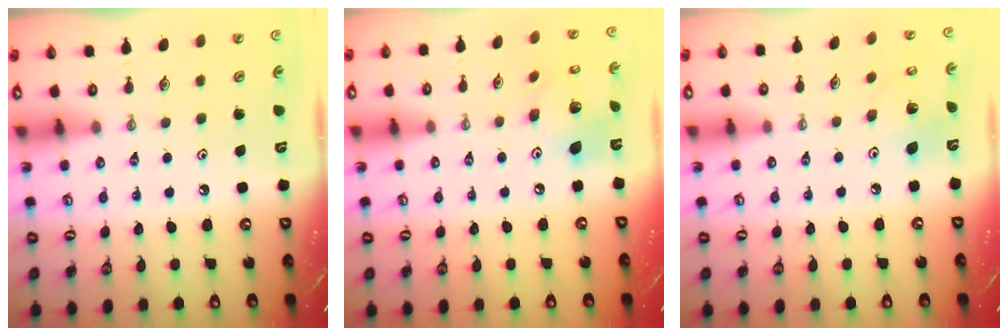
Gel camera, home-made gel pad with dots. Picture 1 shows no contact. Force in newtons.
{"total": 13.4, "press": 13.3, "slide": 1.6}
{"total": 7.7, "press": 7.5, "slide": 1.7}